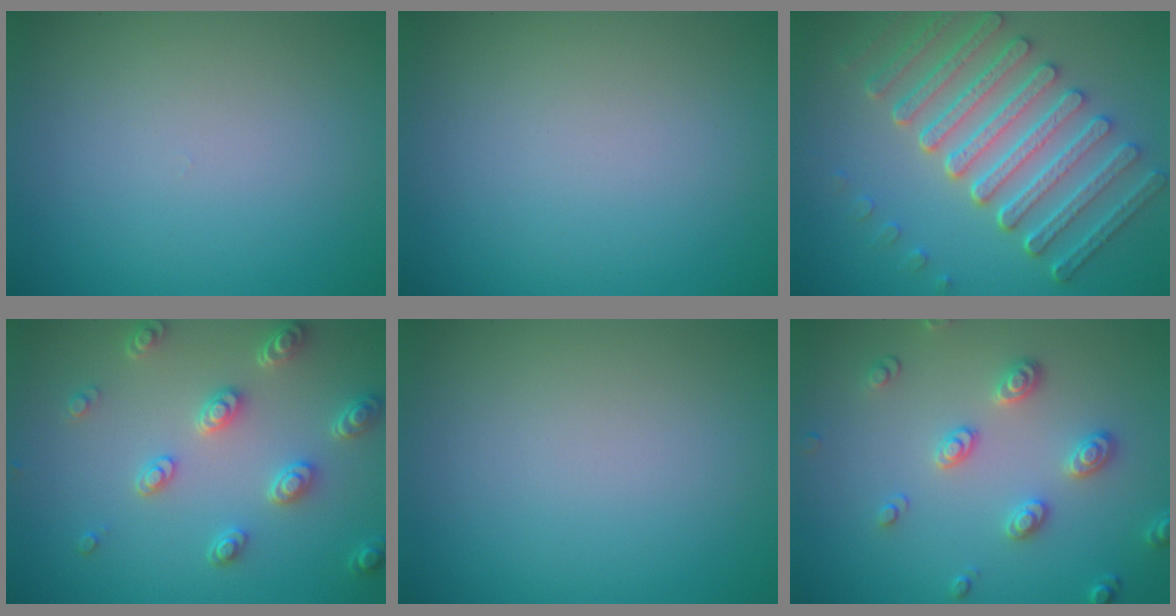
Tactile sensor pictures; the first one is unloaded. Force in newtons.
{"total": 0.0}
{"total": 7.9, "press": 6.1, "slide": 5.0}
{"total": 4.0, "press": 3.3, "slide": 2.2}
{"total": 0.0}
{"total": 2.9, "press": 2.7, "slide": 1.1}